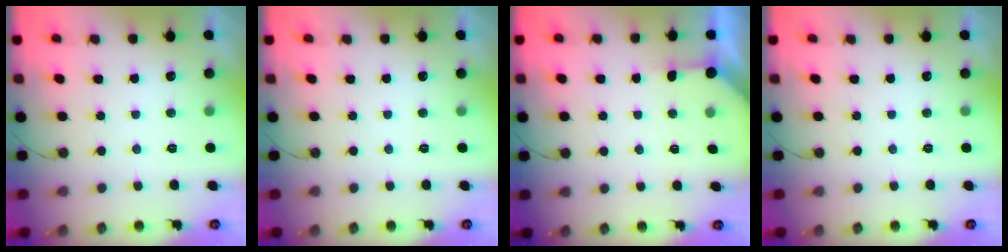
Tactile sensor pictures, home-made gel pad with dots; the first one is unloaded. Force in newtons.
{"total": 0.0}
{"total": 2.3, "press": 2.3, "slide": 0.3}
{"total": 0.0}